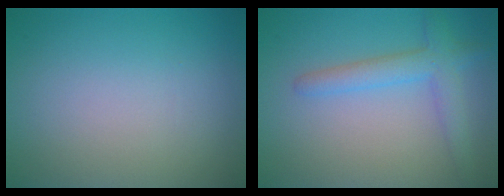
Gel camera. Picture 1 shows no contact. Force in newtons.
{"total": 3.2, "press": 3.2, "slide": 0.1}